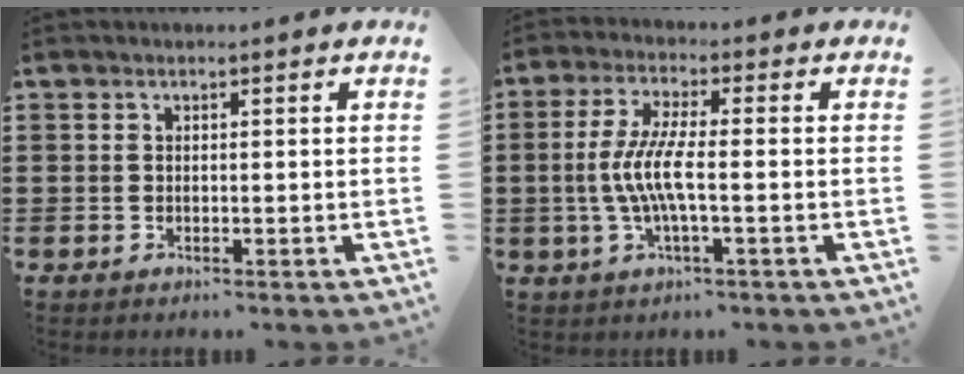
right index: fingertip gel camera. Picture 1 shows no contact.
{"total": 6.5, "force": [-1.3, 0.9, 6.3], "torque": [-0.146, -0.014, -0.036]}